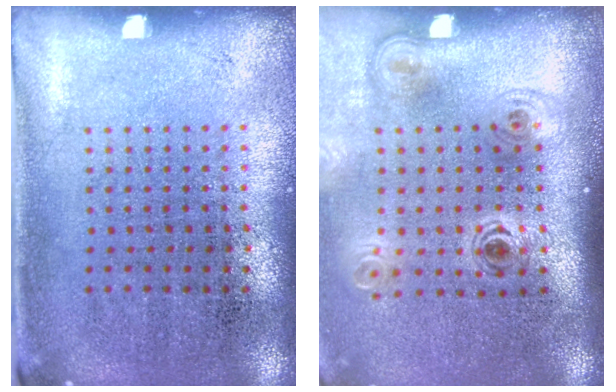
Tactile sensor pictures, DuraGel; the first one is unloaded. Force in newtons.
{"total": 2.1, "press": 1.4, "slide": 1.5}